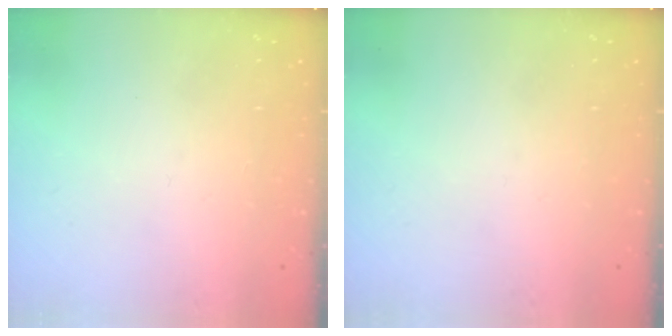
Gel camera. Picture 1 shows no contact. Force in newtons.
{"total": 0.0}